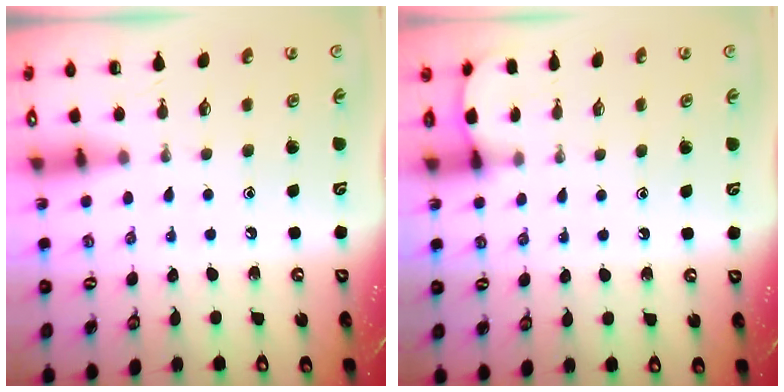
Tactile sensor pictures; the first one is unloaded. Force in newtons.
{"total": 2.4, "press": 2.4, "slide": 0.2}